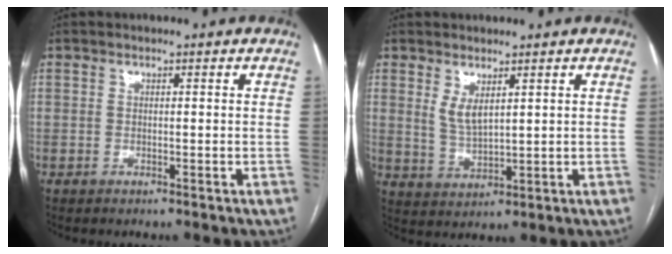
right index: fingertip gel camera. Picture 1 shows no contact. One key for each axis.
{"total": 3.8, "fx": 2.0, "fy": 1.3, "fz": 3.0, "tx": -0.063, "ty": -0.010, "tz": 0.048}